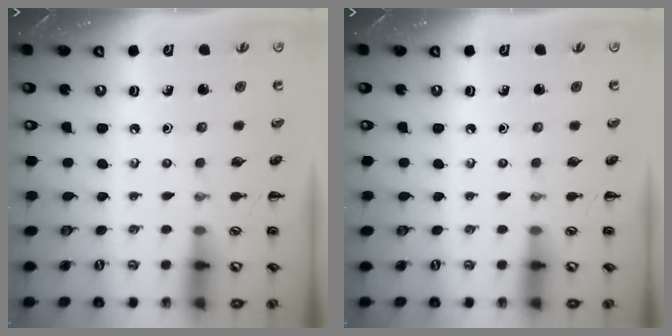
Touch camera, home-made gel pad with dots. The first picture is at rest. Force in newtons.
{"total": 0.0}